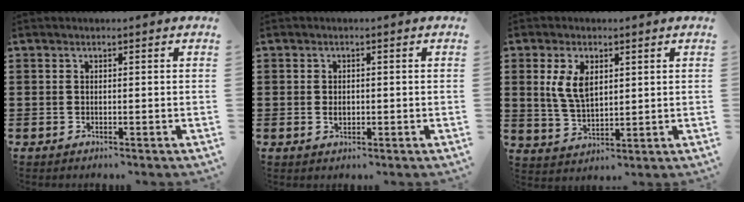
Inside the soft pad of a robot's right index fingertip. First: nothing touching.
{"total": 1.4, "force": [-0.1, 0.9, 1.1], "torque": [-0.023, 0.003, -0.003]}
{"total": 6.2, "force": [1.9, 3.3, 4.9], "torque": [-0.112, 0.005, 0.031]}